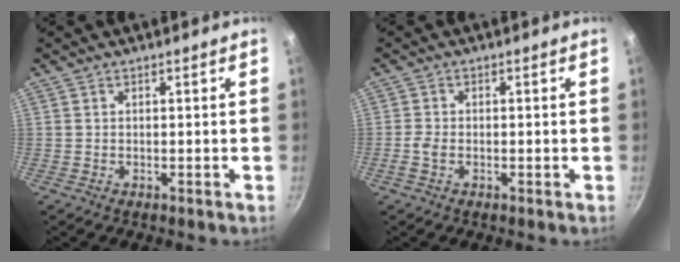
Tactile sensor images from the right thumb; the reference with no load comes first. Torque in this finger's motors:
{"motor_torque": [-0.56, -0.40, -0.31, 0.58, -0.01]}